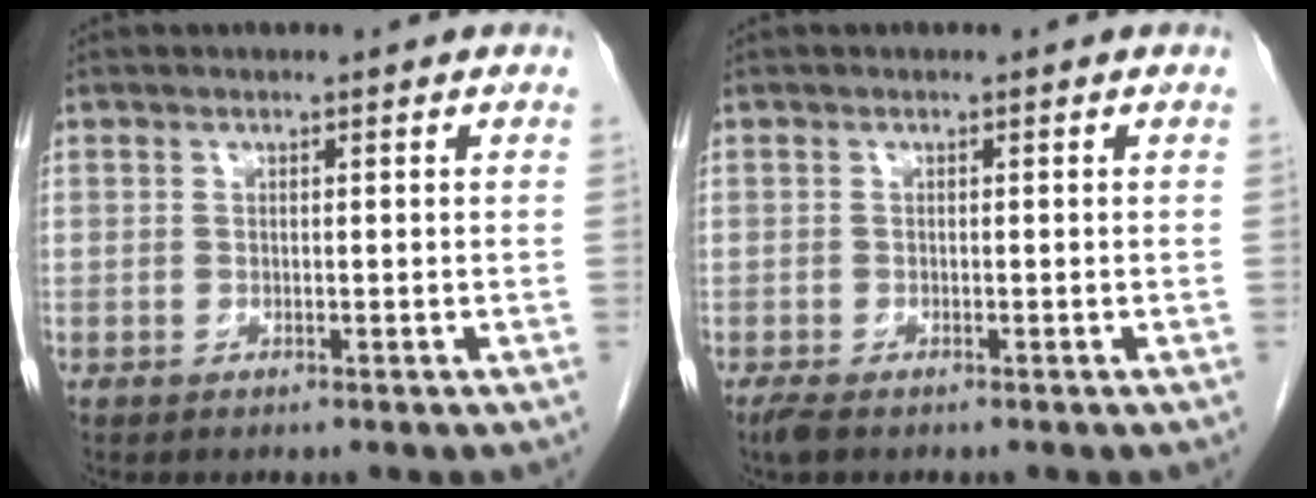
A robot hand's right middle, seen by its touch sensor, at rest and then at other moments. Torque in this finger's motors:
{"motor_torque": [0.32, -0.11, 0.03, 0.01]}